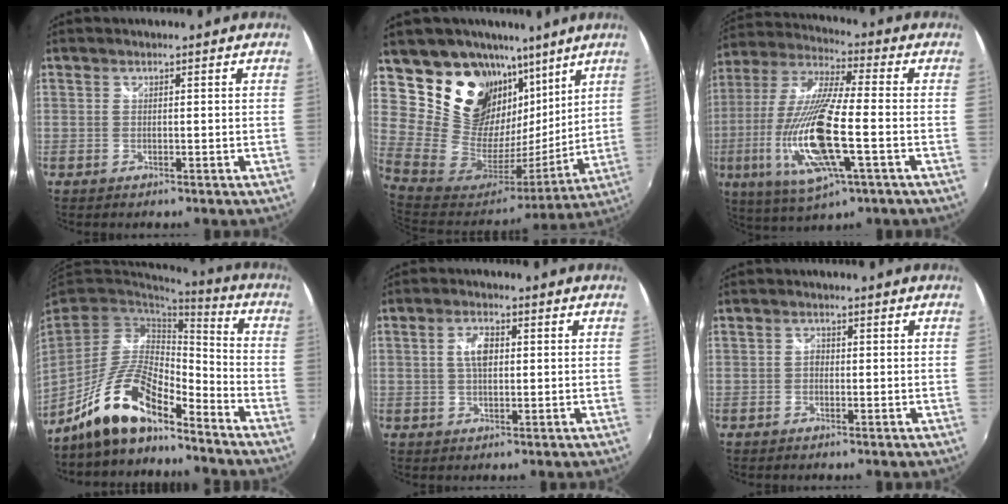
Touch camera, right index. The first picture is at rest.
{"total": 21.3, "force": [13.7, 13.6, 9.0], "torque": [-0.181, -0.008, 0.262]}
{"total": 20.8, "force": [-5.6, 4.6, 19.5], "torque": [-0.391, -0.034, -0.103]}
{"total": 14.8, "force": [-11.0, 3.9, 9.1], "torque": [-0.190, -0.003, -0.209]}
{"total": 4.2, "force": [0.6, 2.1, 3.5], "torque": [-0.068, 0.008, 0.011]}
{"total": 1.2, "force": [-0.4, 0.9, 0.5], "torque": [-0.009, 0.002, -0.011]}